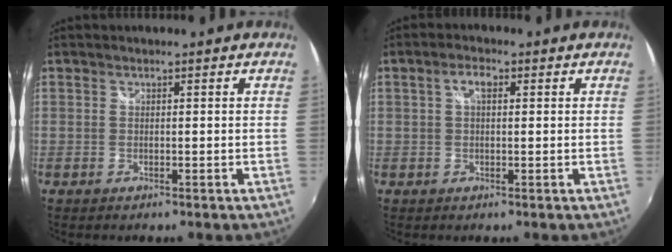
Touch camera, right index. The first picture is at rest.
{"total": 2.8, "force": [0.7, 1.3, 2.3], "torque": [-0.044, 0.009, 0.010]}